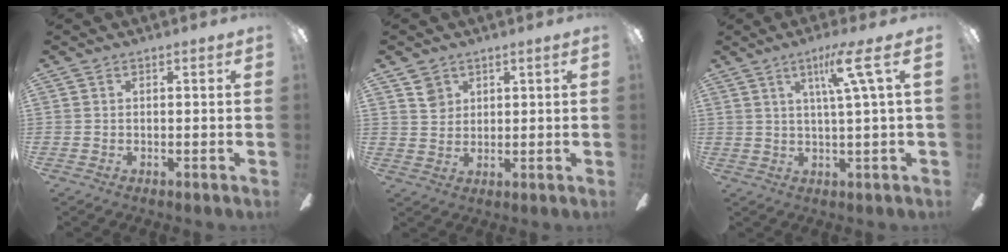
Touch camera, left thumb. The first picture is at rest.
{"total": 3.9, "force": [2.5, 2.9, 0.8], "torque": [0.000, -0.005, 0.044]}
{"total": 9.1, "force": [3.9, 0.3, 8.2], "torque": [-0.145, -0.003, 0.053]}